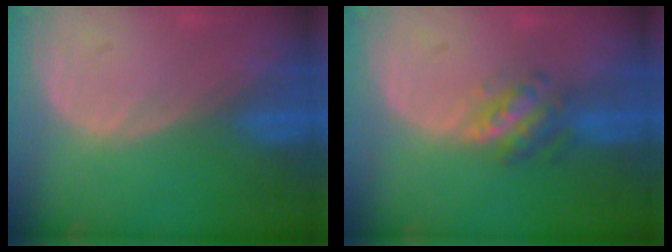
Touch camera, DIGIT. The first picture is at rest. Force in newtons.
{"total": 4.9, "press": 4.4, "slide": 2.1}